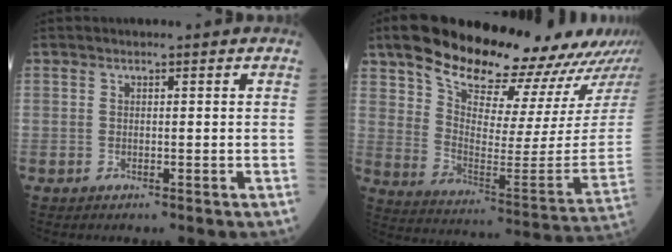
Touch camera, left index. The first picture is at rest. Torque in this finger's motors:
{"motor_torque": [0.88, -1.26, 1.05, 0.18]}